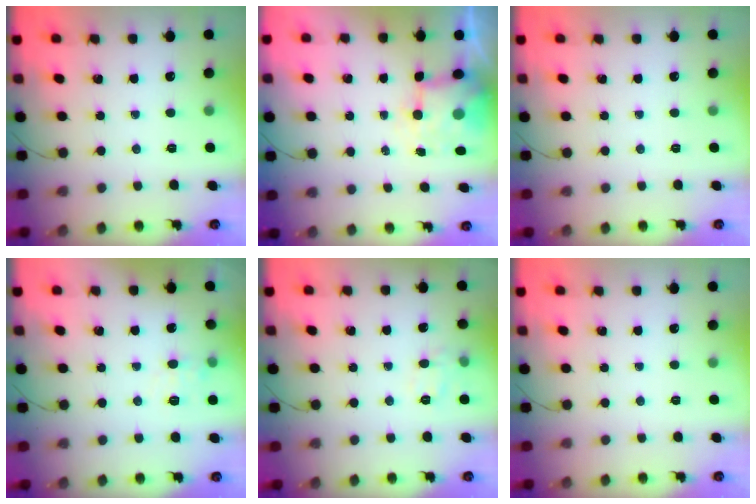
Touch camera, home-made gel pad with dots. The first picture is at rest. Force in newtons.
{"total": 6.7, "press": 6.6, "slide": 1.2}
{"total": 0.0}
{"total": 6.3, "press": 6.0, "slide": 2.0}
{"total": 7.7, "press": 7.6, "slide": 1.1}
{"total": 0.0}